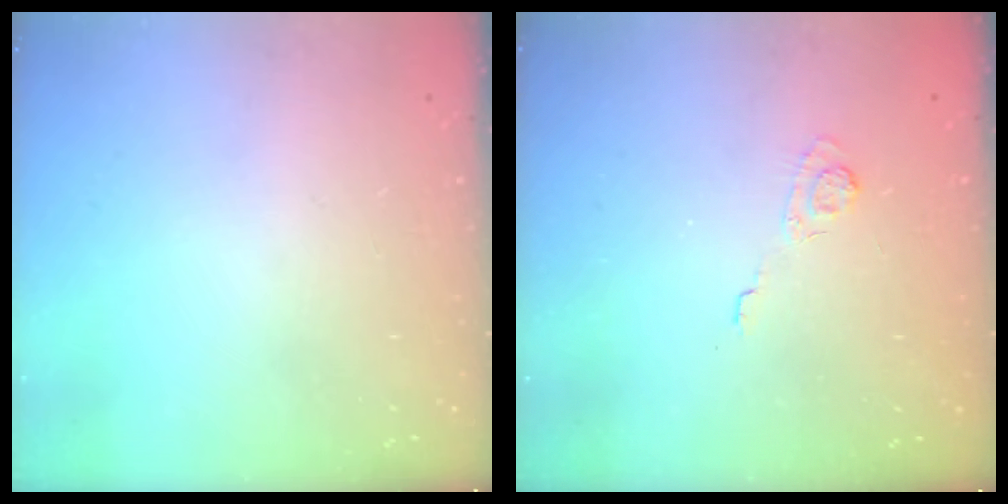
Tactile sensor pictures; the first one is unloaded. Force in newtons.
{"total": 2.4, "press": 1.9, "slide": 1.4}